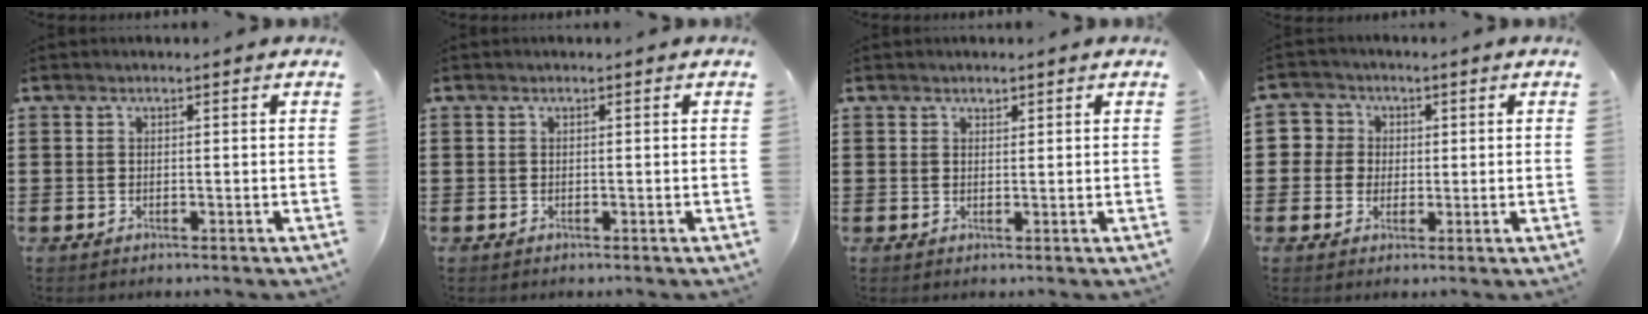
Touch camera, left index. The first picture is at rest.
{"total": 0.0}
{"total": 1.0, "force": [0.9, 0.4, 0.1], "torque": [-0.003, 0.000, 0.019]}
{"total": 4.4, "force": [0.8, 4.3, 0.3], "torque": [-0.021, 0.009, 0.010]}